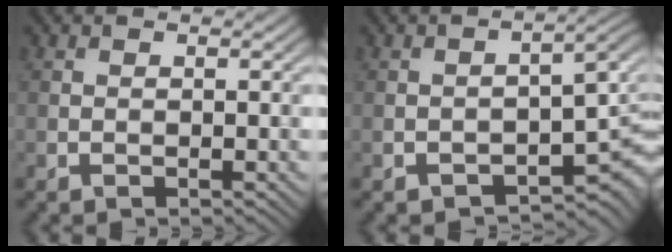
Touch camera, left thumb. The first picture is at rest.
{"total": 7.4, "force": [-3.1, 3.8, 5.5], "torque": [-0.058, -0.018, -0.041]}